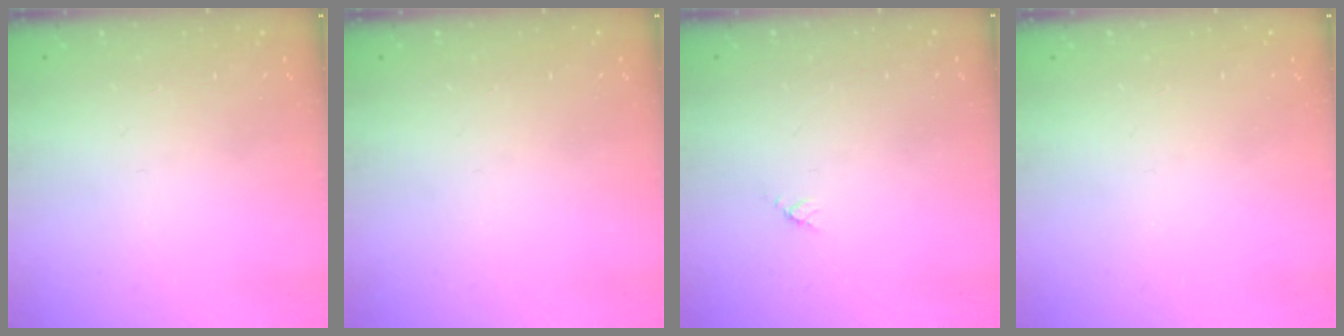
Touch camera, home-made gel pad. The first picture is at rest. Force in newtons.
{"total": 0.0}
{"total": 2.9, "press": 2.9, "slide": 0.3}
{"total": 0.0}